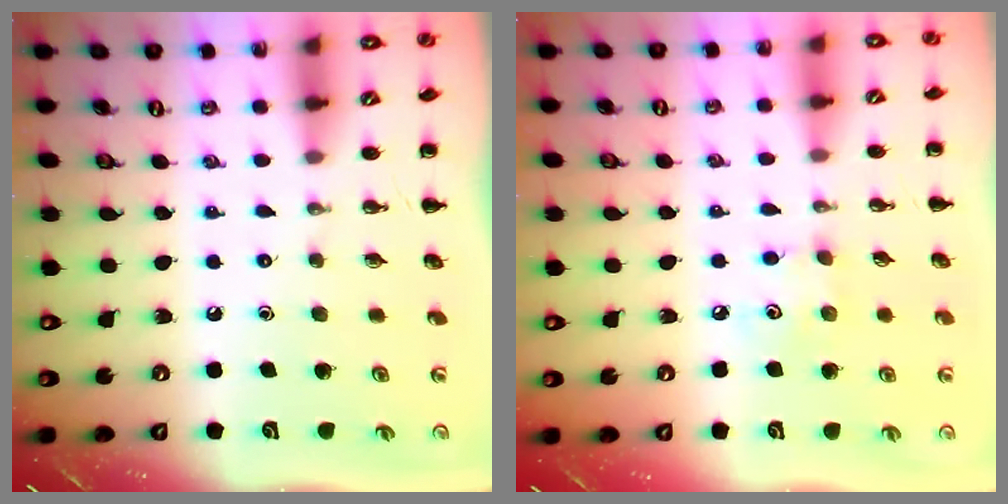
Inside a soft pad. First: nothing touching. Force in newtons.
{"total": 4.8, "press": 4.7, "slide": 1.1}